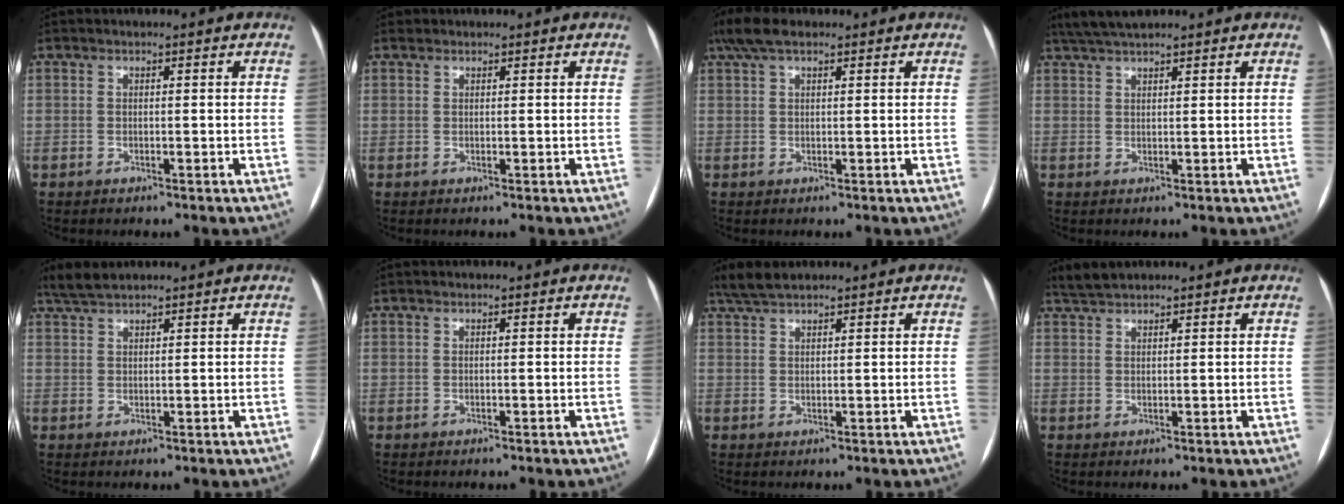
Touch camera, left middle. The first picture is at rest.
{"total": 0.6, "force": [0.5, 0.4, -0.1], "torque": [0.000, 0.002, 0.008]}
{"total": 4.9, "force": [3.5, 1.7, 3.1], "torque": [-0.072, 0.033, 0.067]}
{"total": 4.8, "force": [4.2, 0.5, 2.3], "torque": [-0.044, 0.026, 0.079]}
{"total": 3.3, "force": [3.0, 0.5, 1.3], "torque": [-0.031, 0.017, 0.061]}
{"total": 0.0}
{"total": 3.8, "force": [3.3, 0.7, 1.8], "torque": [-0.042, 0.019, 0.066]}
{"total": 2.8, "force": [2.7, 0.5, 0.8], "torque": [-0.019, 0.018, 0.053]}